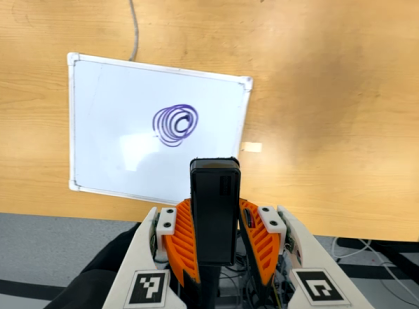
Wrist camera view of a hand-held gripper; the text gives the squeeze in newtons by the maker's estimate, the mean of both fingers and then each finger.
{"total": 4.6, "left": 3.3, "right": 5.8}